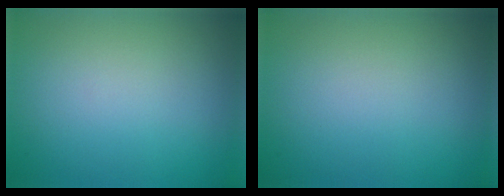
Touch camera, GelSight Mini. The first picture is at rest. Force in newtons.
{"total": 0.0}